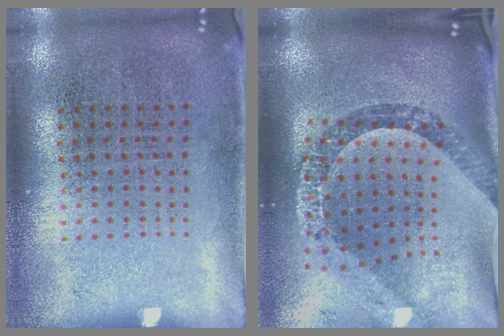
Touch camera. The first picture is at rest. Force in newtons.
{"total": 2.6, "press": 2.0, "slide": 1.6}